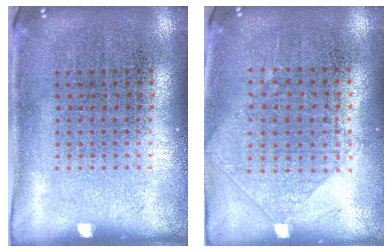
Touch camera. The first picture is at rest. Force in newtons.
{"total": 1.0, "press": 0.9, "slide": 0.4}